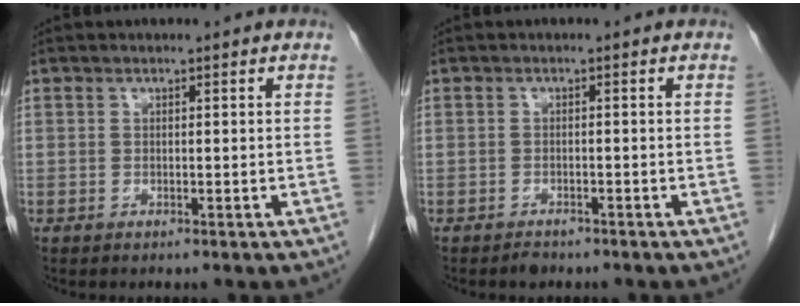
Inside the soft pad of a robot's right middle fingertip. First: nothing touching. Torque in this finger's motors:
{"motor_torque": [-0.50, -0.17, 0.04, -0.01]}